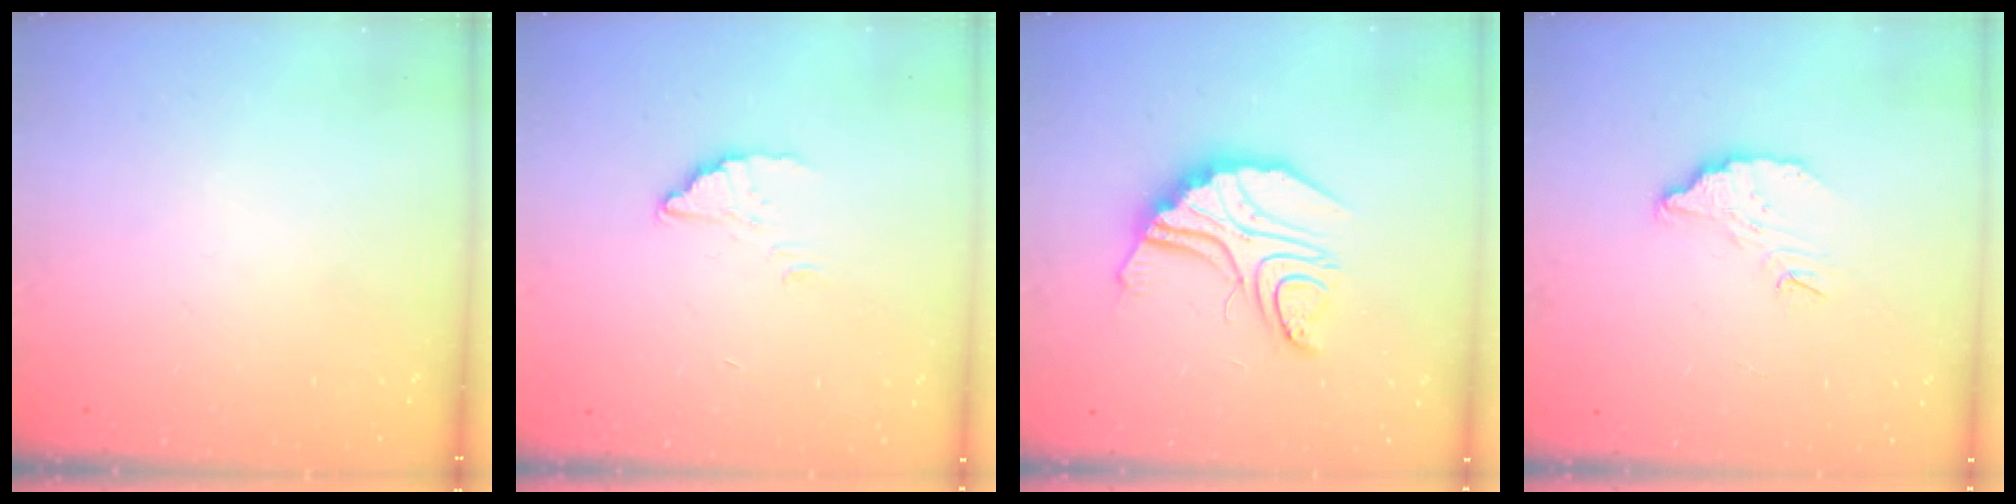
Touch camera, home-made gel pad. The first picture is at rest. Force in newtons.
{"total": 2.4, "press": 2.4, "slide": 0.0}
{"total": 13.7, "press": 13.7, "slide": 1.4}
{"total": 7.1, "press": 7.1, "slide": 0.4}